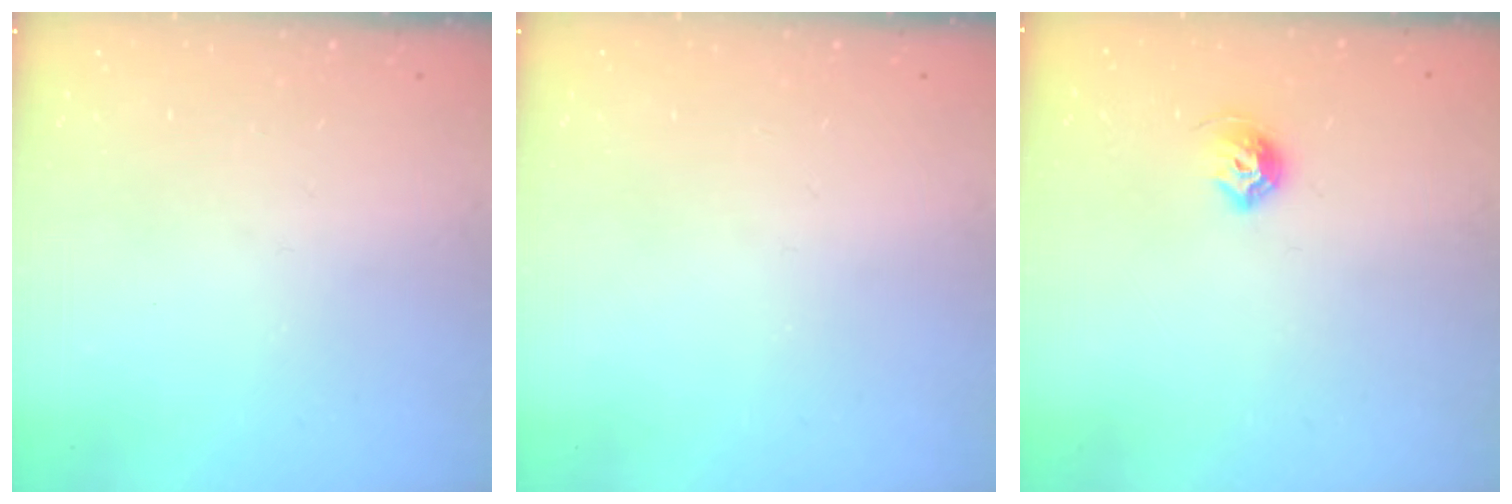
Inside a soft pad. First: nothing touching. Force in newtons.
{"total": 0.0}
{"total": 6.9, "press": 6.8, "slide": 1.1}